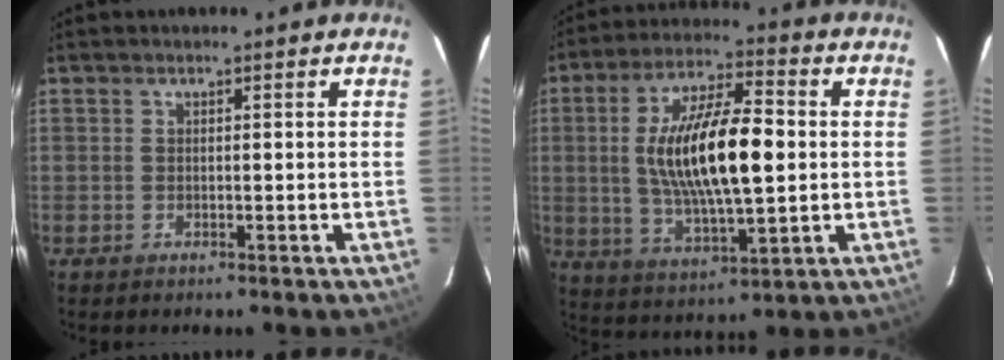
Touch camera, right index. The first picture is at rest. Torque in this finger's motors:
{"motor_torque": [2.14, 0.00, 1.05, 0.21]}